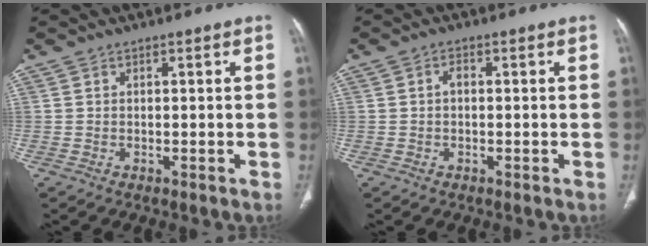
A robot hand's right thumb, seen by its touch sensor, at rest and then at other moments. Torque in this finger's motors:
{"motor_torque": [1.24, 1.19, 0.11, -0.27, -0.03]}